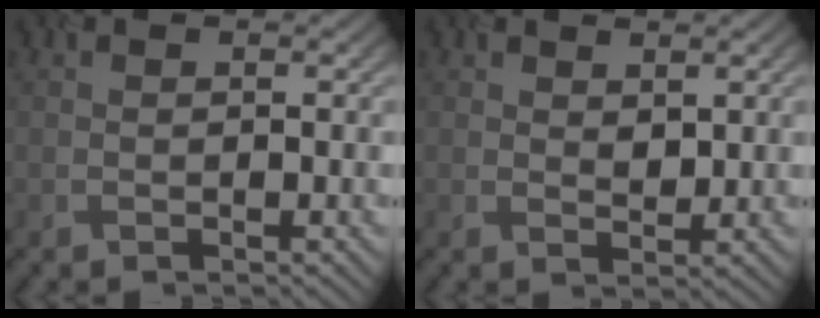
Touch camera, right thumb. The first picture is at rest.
{"total": 1.6, "force": [0.8, 0.9, 1.0], "torque": [-0.022, 0.004, 0.027]}